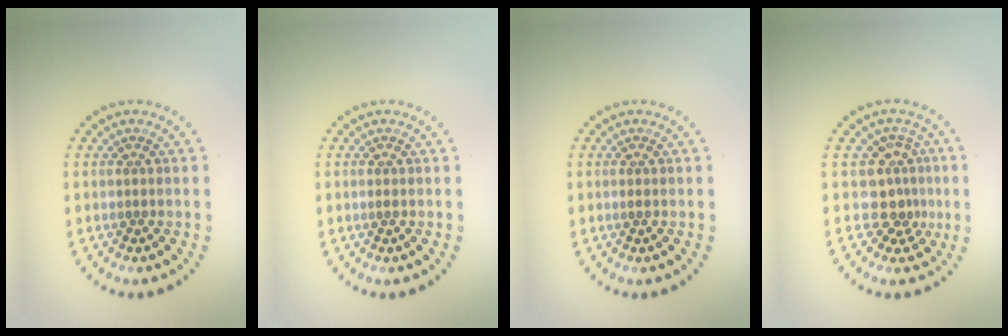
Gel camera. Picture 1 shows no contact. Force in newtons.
{"total": 0.7, "press": 0.6, "slide": 0.3}
{"total": 0.7, "press": 0.6, "slide": 0.3}
{"total": 3.1, "press": 2.2, "slide": 2.1}